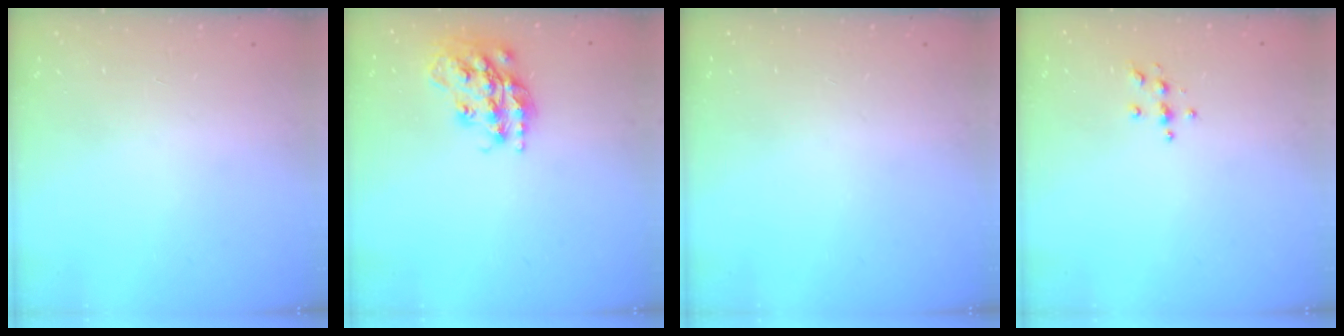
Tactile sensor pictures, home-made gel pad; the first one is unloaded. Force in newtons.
{"total": 18.3, "press": 18.3, "slide": 1.0}
{"total": 0.0}
{"total": 3.9, "press": 3.8, "slide": 0.5}